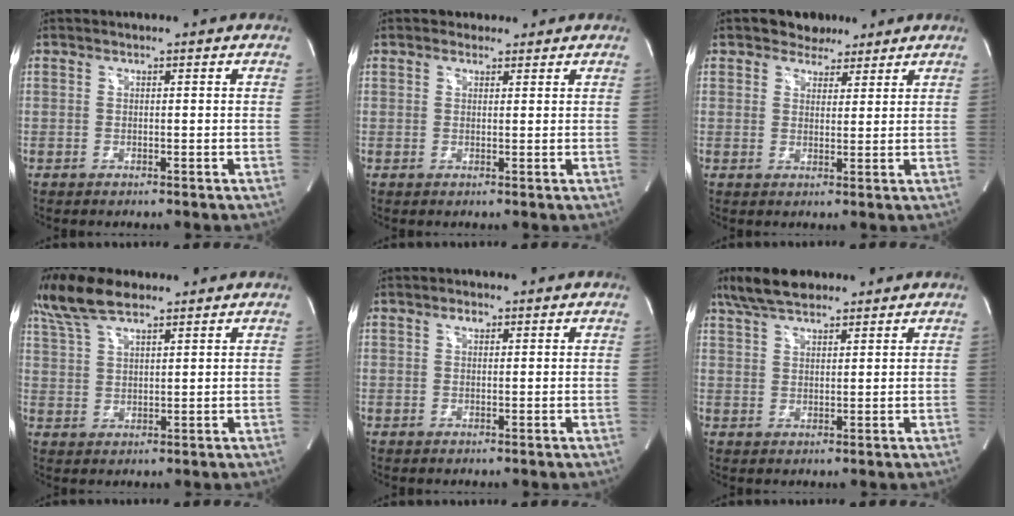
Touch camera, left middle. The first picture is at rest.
{"total": 1.8, "force": [1.4, 1.2, 0.1], "torque": [-0.004, 0.012, 0.018]}
{"total": 4.5, "force": [3.4, 2.8, 0.9], "torque": [-0.012, 0.011, 0.053]}
{"total": 8.6, "force": [6.7, 2.3, 4.9], "torque": [-0.110, 0.024, 0.131]}
{"total": 1.3, "force": [0.7, 0.7, 0.8], "torque": [-0.016, 0.004, 0.010]}
{"total": 7.3, "force": [5.7, 2.4, 3.8], "torque": [-0.081, 0.021, 0.108]}